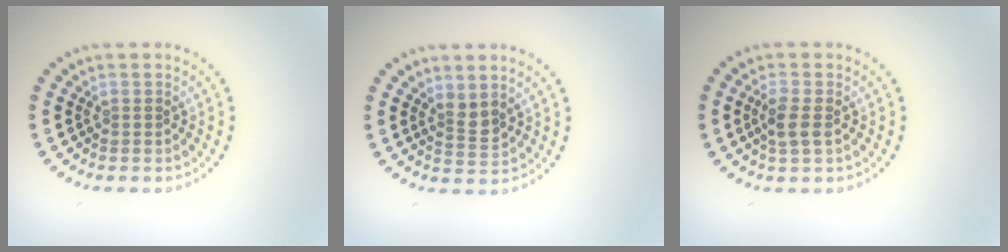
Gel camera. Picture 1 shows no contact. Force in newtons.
{"total": 1.7, "press": 1.3, "slide": 1.1}
{"total": 2.0, "press": 1.9, "slide": 0.7}